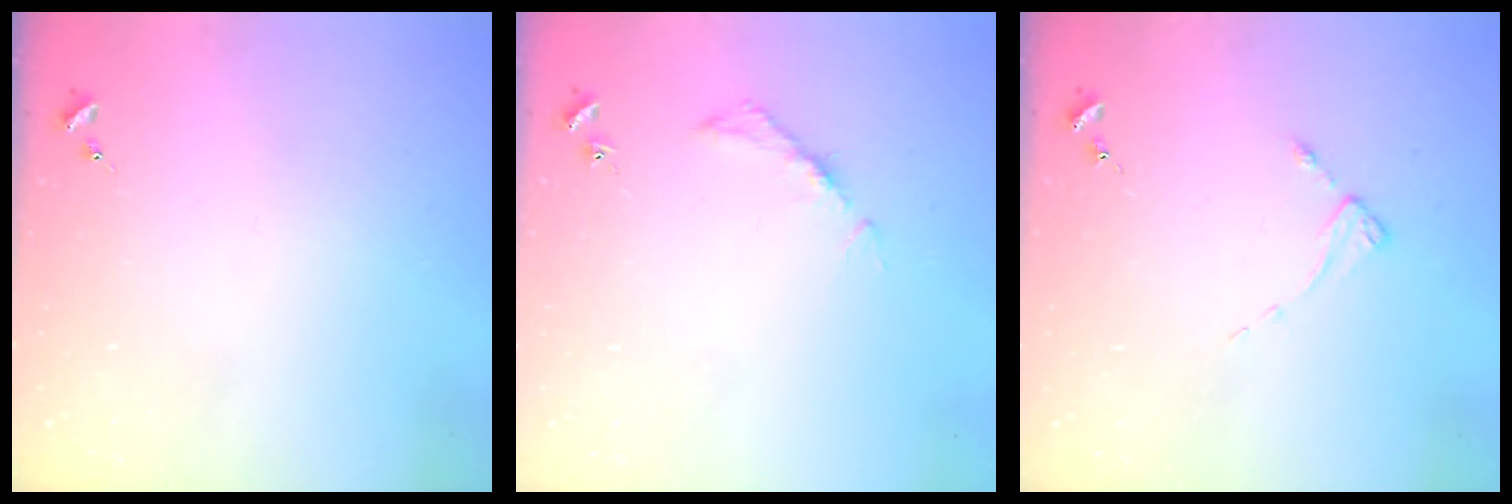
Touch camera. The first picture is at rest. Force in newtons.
{"total": 4.2, "press": 4.1, "slide": 0.6}
{"total": 2.1, "press": 2.0, "slide": 0.4}